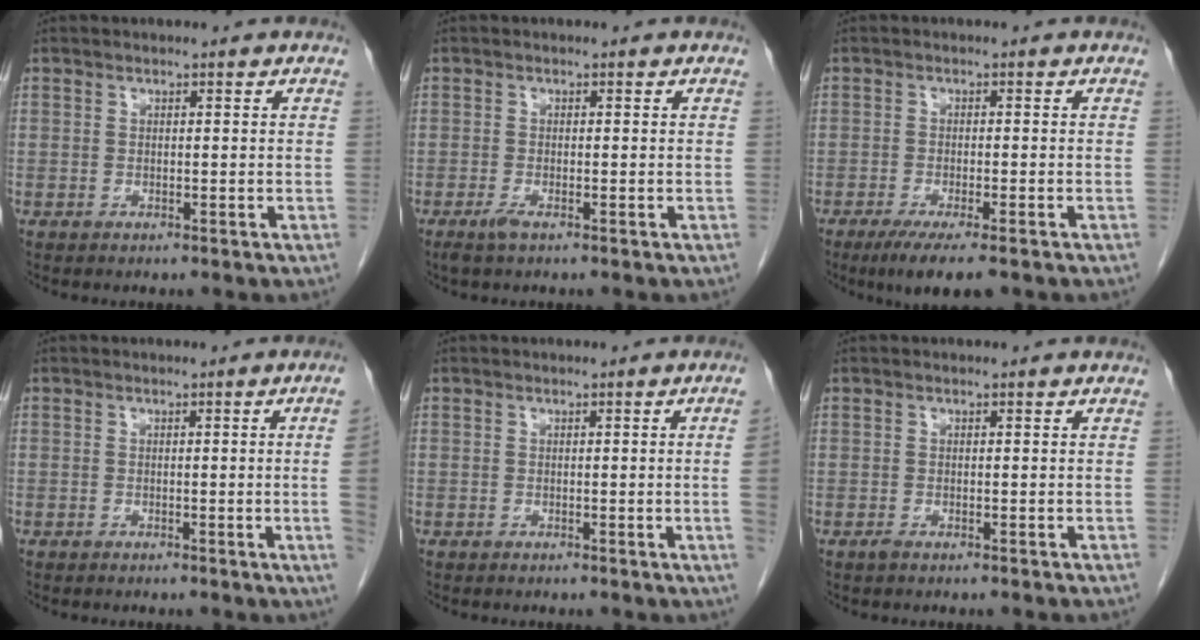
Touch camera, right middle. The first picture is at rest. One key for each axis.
{"total": 1.5, "fx": -1.0, "fy": 0.2, "fz": 1.2, "tx": -0.028, "ty": -0.005, "tz": -0.021}
{"total": 6.8, "fx": -4.7, "fy": 0.8, "fz": 4.8, "tx": -0.069, "ty": -0.016, "tz": -0.071}
{"total": 3.8, "fx": -0.4, "fy": -1.5, "fz": 3.4, "tx": -0.038, "ty": -0.005, "tz": -0.005}
{"total": 2.6, "fx": -0.2, "fy": -1.0, "fz": 2.4, "tx": -0.026, "ty": -0.003, "tz": 0.000}
{"total": 0.6, "fx": -0.4, "fy": 0.1, "fz": 0.3, "tx": -0.008, "ty": 0.000, "tz": -0.007}